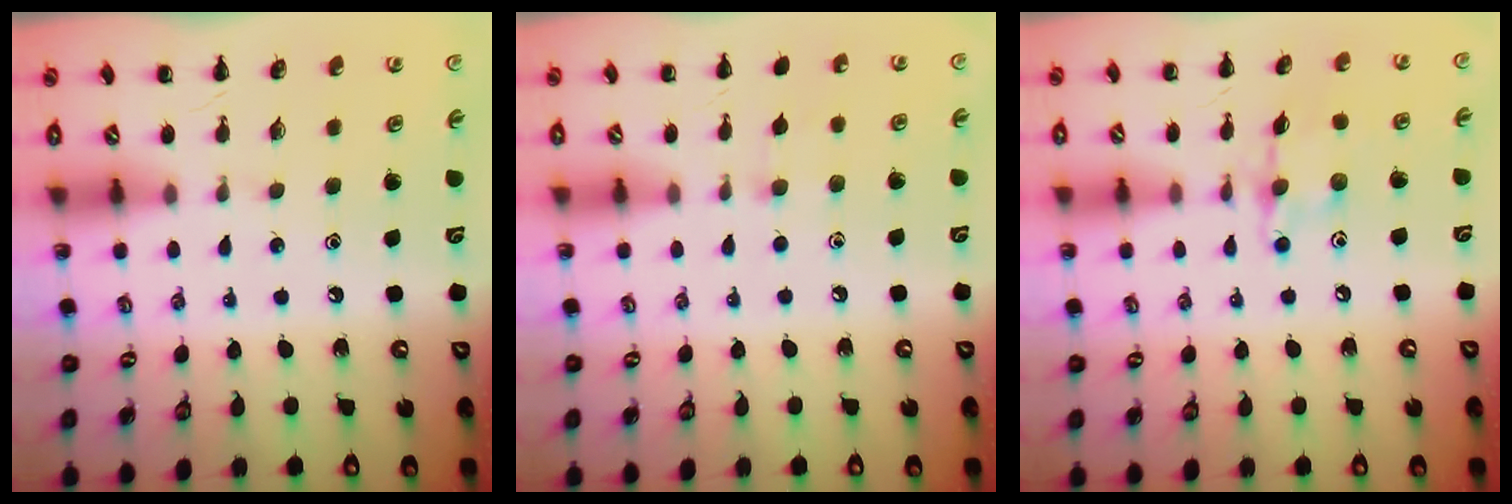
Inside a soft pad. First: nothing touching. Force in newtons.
{"total": 4.8, "press": 4.4, "slide": 2.0}
{"total": 9.2, "press": 9.2, "slide": 0.4}